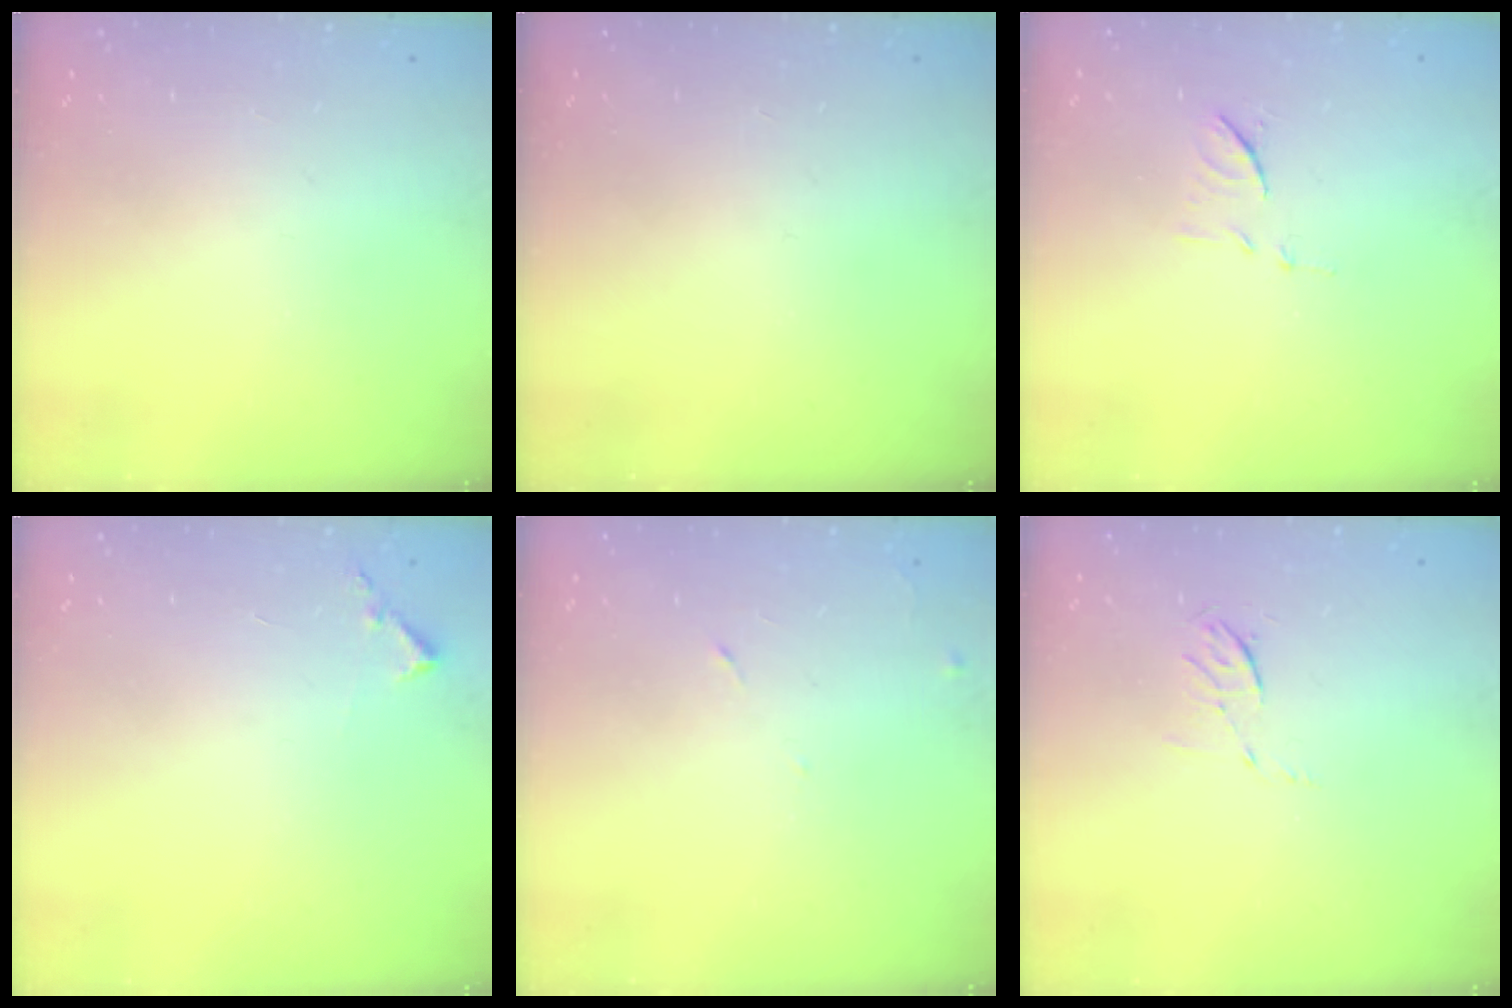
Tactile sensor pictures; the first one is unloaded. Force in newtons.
{"total": 0.0}
{"total": 8.1, "press": 8.0, "slide": 0.7}
{"total": 5.2, "press": 5.2, "slide": 0.6}
{"total": 5.5, "press": 5.5, "slide": 0.8}
{"total": 4.2, "press": 3.9, "slide": 1.6}